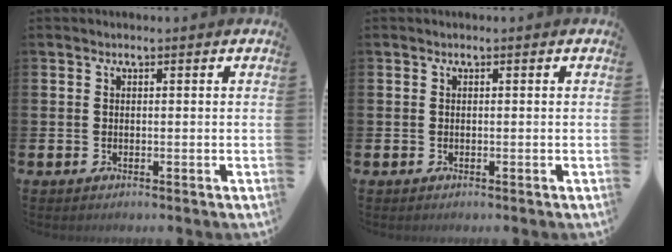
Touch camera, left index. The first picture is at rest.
{"total": 0.0}